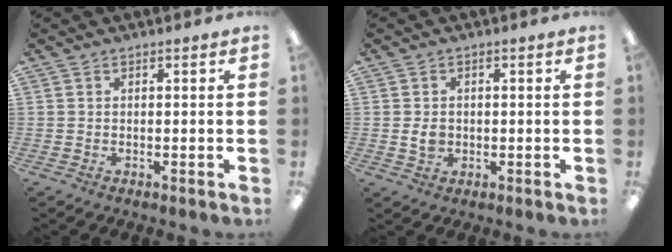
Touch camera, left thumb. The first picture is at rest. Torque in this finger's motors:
{"motor_torque": [-0.19, 0.20, 0.25, -0.29, 0.02]}